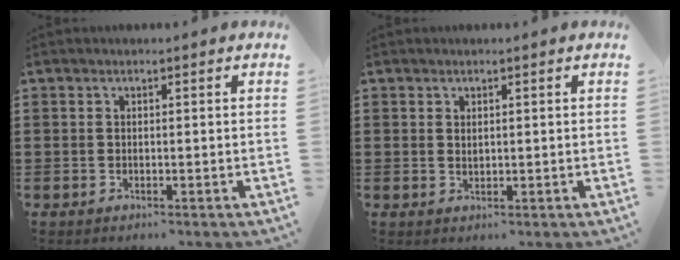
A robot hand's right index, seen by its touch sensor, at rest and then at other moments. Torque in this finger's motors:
{"motor_torque": [-0.90, 1.25, -0.05, -0.02]}